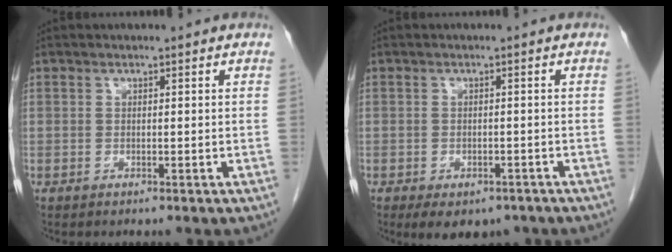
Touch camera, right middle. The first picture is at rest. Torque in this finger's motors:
{"motor_torque": [0.62, -0.39, 0.08, 0.04]}